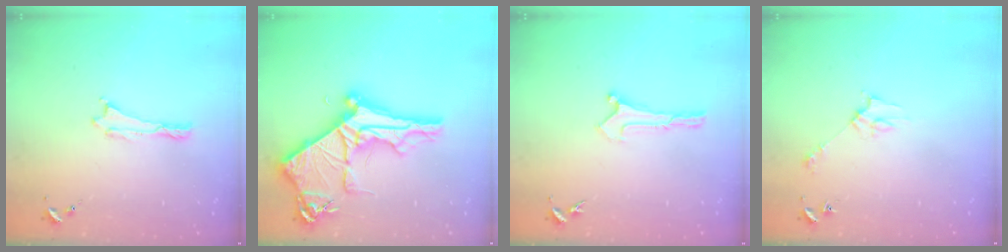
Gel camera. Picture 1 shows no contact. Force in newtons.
{"total": 11.1, "press": 11.0, "slide": 1.3}
{"total": 0.0}
{"total": 2.8, "press": 2.8, "slide": 0.2}